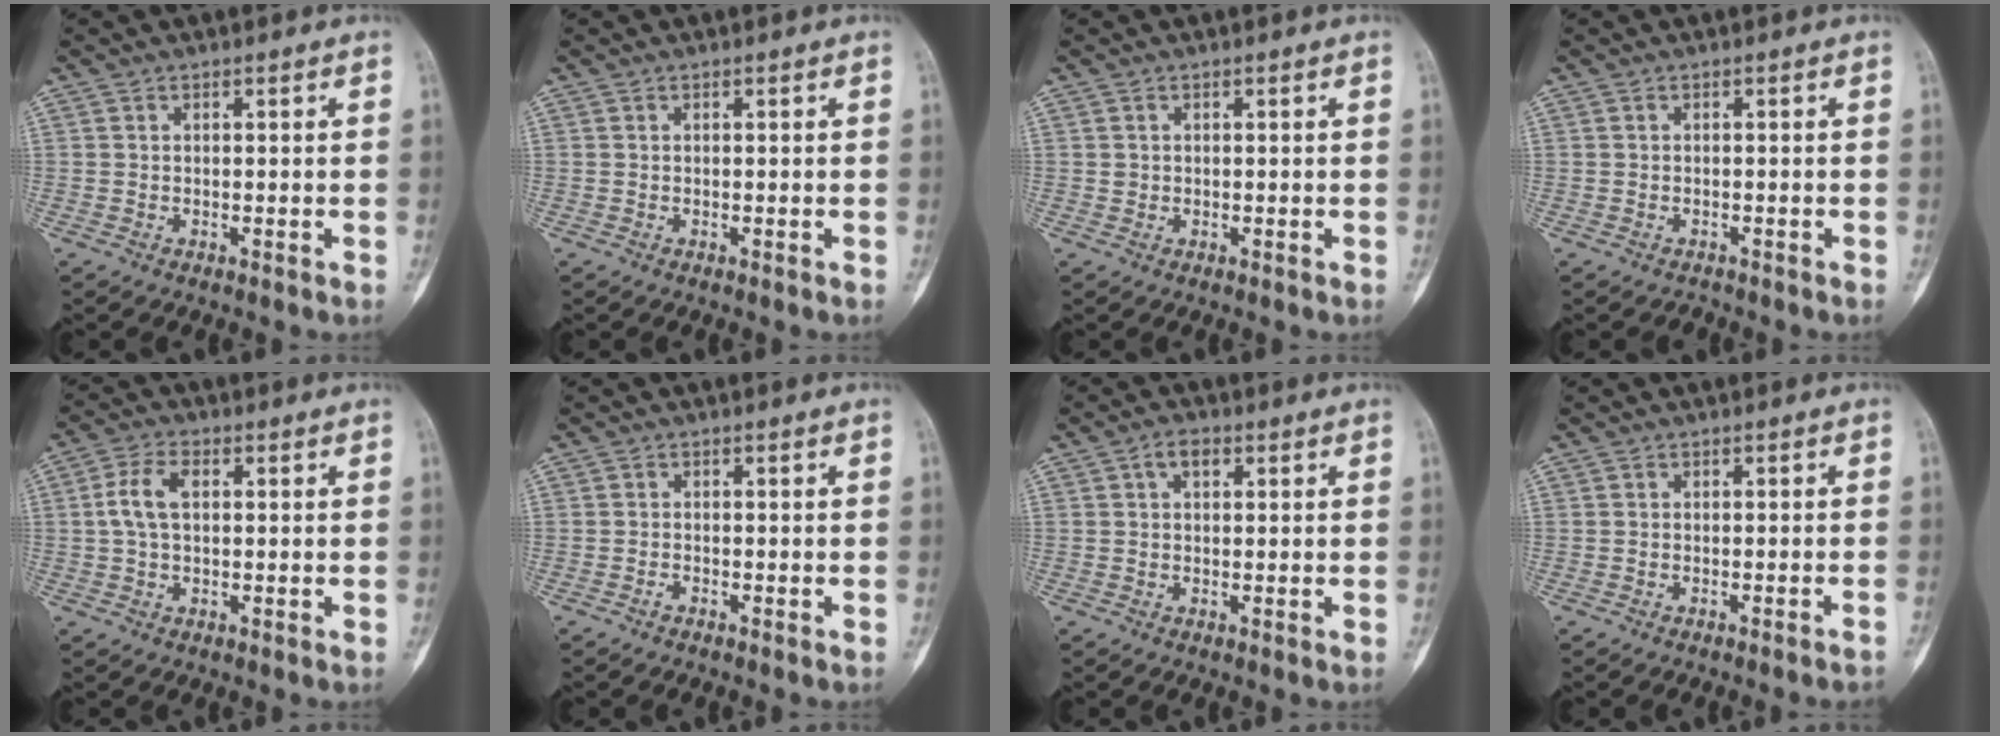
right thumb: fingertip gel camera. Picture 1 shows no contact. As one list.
[{"total": 0.0}, {"total": 0.6, "force": [0.1, 0.6, 0.1], "torque": [0.001, 0.002, 0.003]}, {"total": 0.7, "force": [-0.6, 0.3, -0.2], "torque": [0.002, 0.004, -0.014]}, {"total": 5.9, "force": [0.8, 3.4, 4.8], "torque": [-0.106, 0.015, 0.012]}, {"total": 0.6, "force": [-0.5, 0.3, 0.2], "torque": [-0.008, 0.002, -0.010]}, {"total": 2.9, "force": [1.1, 1.8, 2.1], "torque": [-0.032, 0.008, 0.016]}, {"total": 2.6, "force": [-2.3, -0.3, 1.2], "torque": [-0.023, 0.023, -0.023]}]